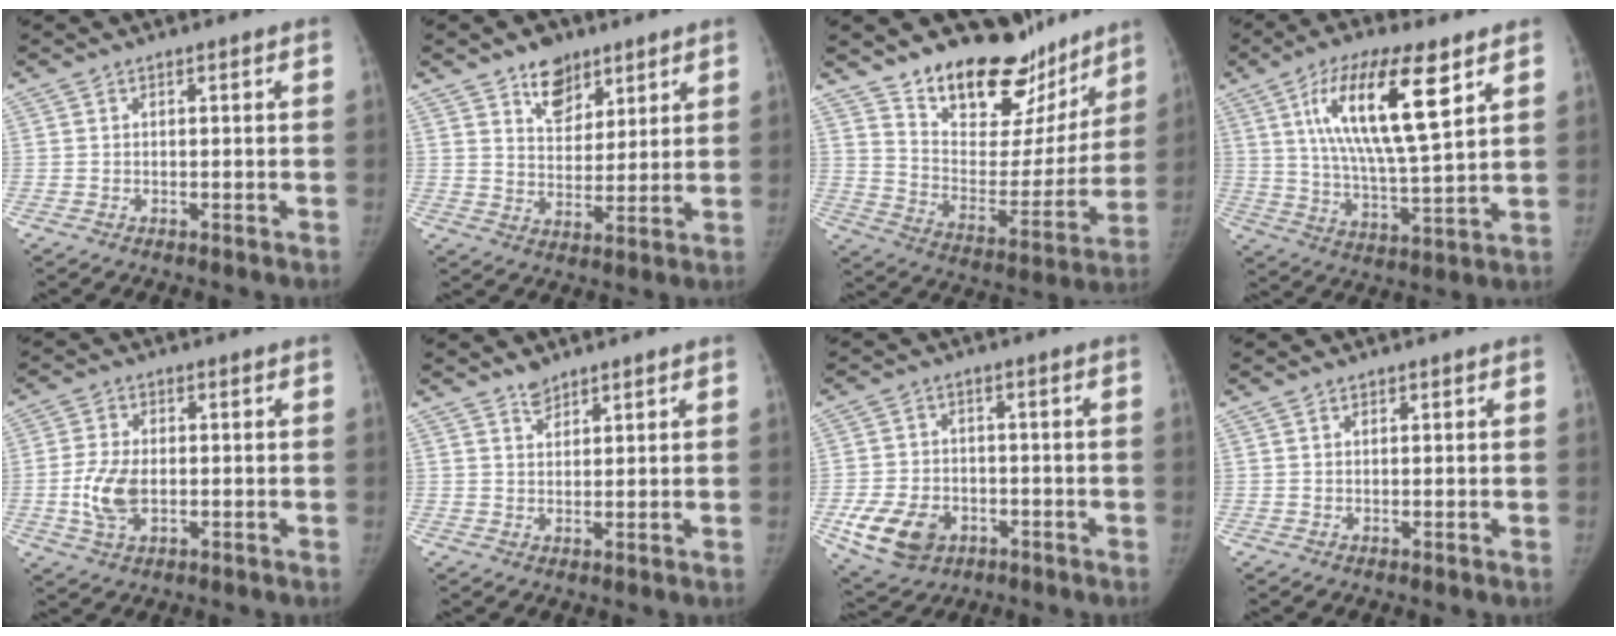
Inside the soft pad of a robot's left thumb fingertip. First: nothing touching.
{"total": 8.3, "force": [5.6, 5.0, 3.5], "torque": [-0.023, -0.036, 0.097]}
{"total": 22.9, "force": [17.8, 11.0, 9.3], "torque": [-0.090, -0.110, 0.280]}
{"total": 17.9, "force": [7.7, 4.8, 15.5], "torque": [-0.274, -0.031, 0.138]}
{"total": 7.5, "force": [-1.0, 4.6, 5.9], "torque": [-0.126, 0.002, -0.018]}
{"total": 2.6, "force": [2.3, 1.2, 0.4], "torque": [0.006, -0.016, 0.038]}
{"total": 10.5, "force": [-3.9, 7.8, 5.8], "torque": [-0.098, 0.009, -0.056]}
{"total": 0.8, "force": [0.6, 0.5, 0.1], "torque": [0.004, -0.003, 0.007]}